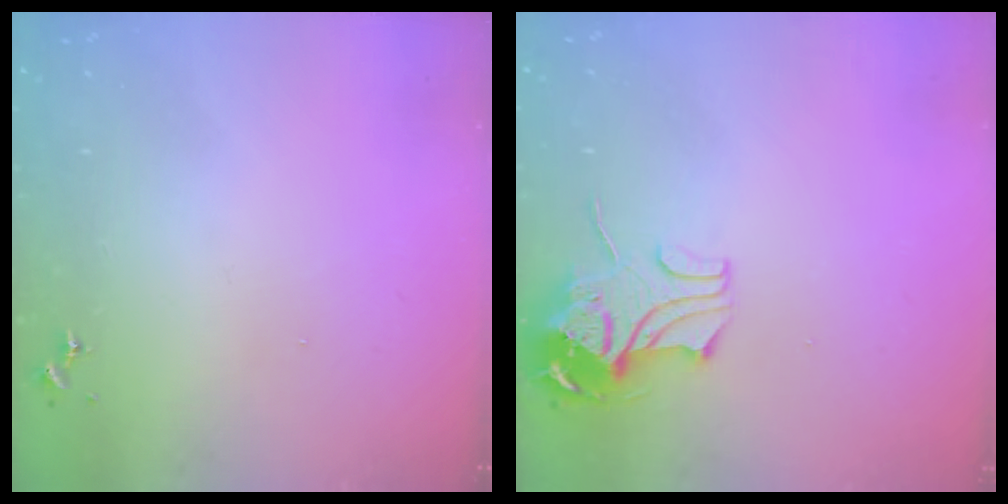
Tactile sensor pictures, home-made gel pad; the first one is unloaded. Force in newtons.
{"total": 9.8, "press": 9.7, "slide": 1.2}